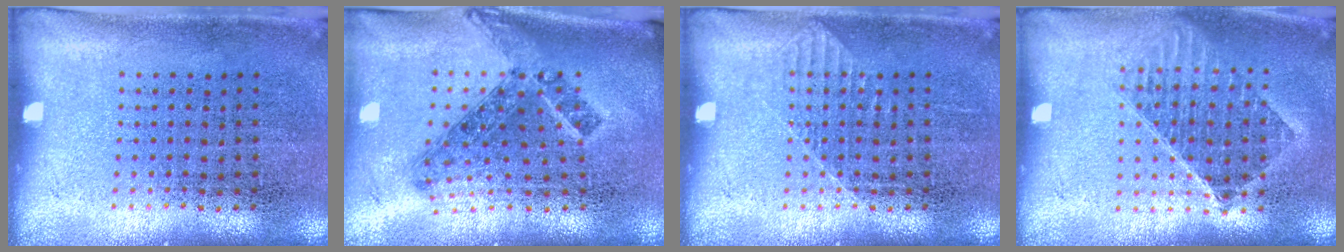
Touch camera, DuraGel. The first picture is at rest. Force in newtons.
{"total": 1.4, "press": 1.0, "slide": 0.9}
{"total": 0.8, "press": 0.8, "slide": 0.2}
{"total": 1.4, "press": 1.2, "slide": 0.7}